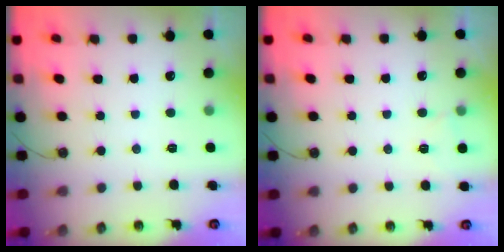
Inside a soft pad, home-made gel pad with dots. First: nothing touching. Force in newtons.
{"total": 3.1, "press": 3.1, "slide": 0.4}